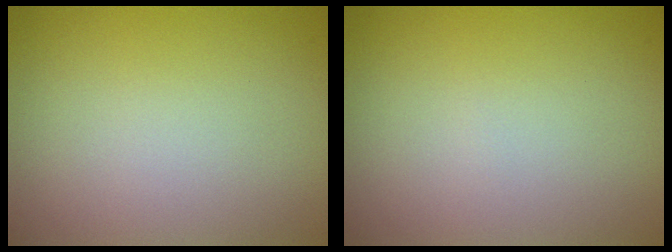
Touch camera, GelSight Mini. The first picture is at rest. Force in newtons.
{"total": 0.0}